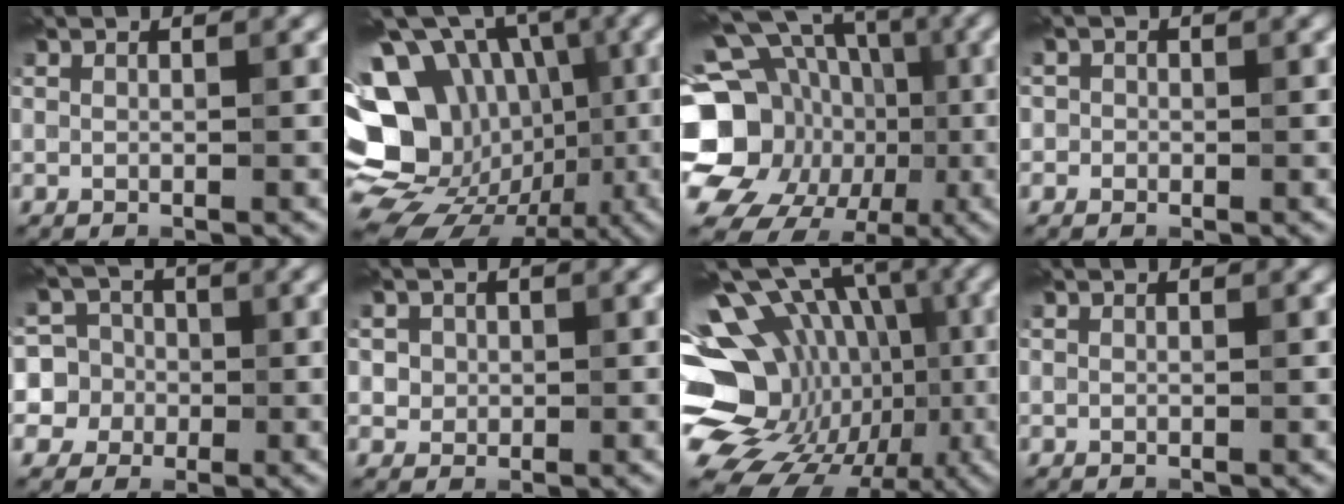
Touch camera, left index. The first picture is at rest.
{"total": 19.6, "force": [-1.9, 16.3, 10.8], "torque": [-0.194, 0.034, -0.050]}
{"total": 21.3, "force": [-4.5, 18.7, 9.1], "torque": [-0.190, -0.004, -0.103]}
{"total": 0.8, "force": [-0.3, 0.7, -0.1], "torque": [0.006, -0.001, -0.006]}
{"total": 7.8, "force": [0.6, 7.6, 1.9], "torque": [-0.039, 0.035, -0.009]}
{"total": 1.8, "force": [0.3, 1.7, 0.5], "torque": [-0.016, 0.001, 0.021]}
{"total": 18.1, "force": [-3.2, 13.8, 11.2], "torque": [-0.167, 0.028, -0.042]}
{"total": 0.0}